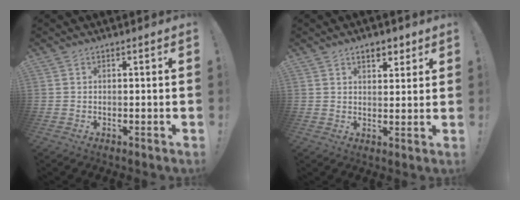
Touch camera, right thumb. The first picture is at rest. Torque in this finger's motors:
{"motor_torque": [0.00, 0.03, 0.10, 0.18, 0.00]}